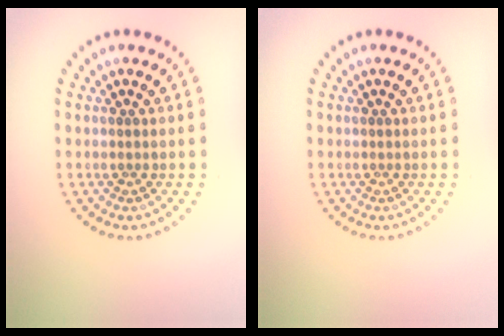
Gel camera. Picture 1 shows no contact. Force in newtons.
{"total": 0.0}